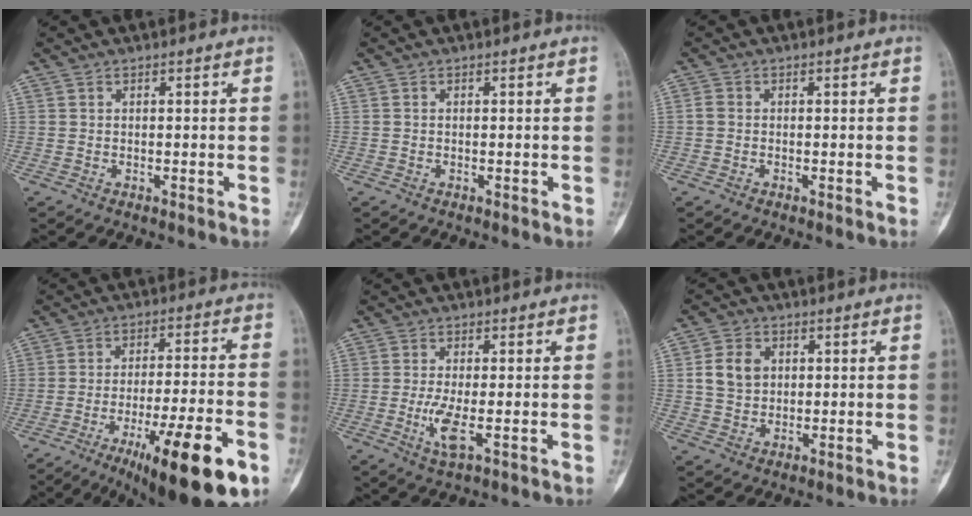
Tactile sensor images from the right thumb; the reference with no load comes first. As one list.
[{"total": 0.0}, {"total": 1.2, "force": [-0.1, 1.0, 0.7], "torque": [-0.012, 0.001, -0.005]}, {"total": 20.1, "force": [-10.1, 4.2, 16.9], "torque": [-0.234, 0.032, -0.149]}, {"total": 4.8, "force": [-1.1, 1.0, 4.5], "torque": [-0.103, -0.011, -0.022]}, {"total": 6.2, "force": [1.2, 5.0, 3.5], "torque": [-0.050, -0.001, 0.023]}]